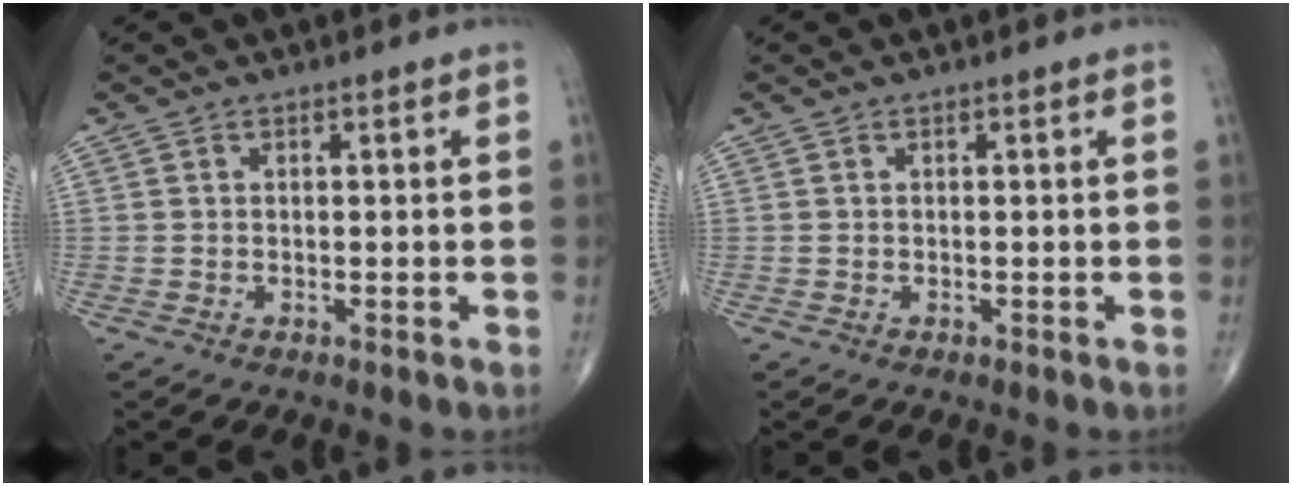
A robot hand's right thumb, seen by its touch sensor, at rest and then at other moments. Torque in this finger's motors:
{"motor_torque": [0.00, 0.00, -0.06, -0.07, 0.00]}